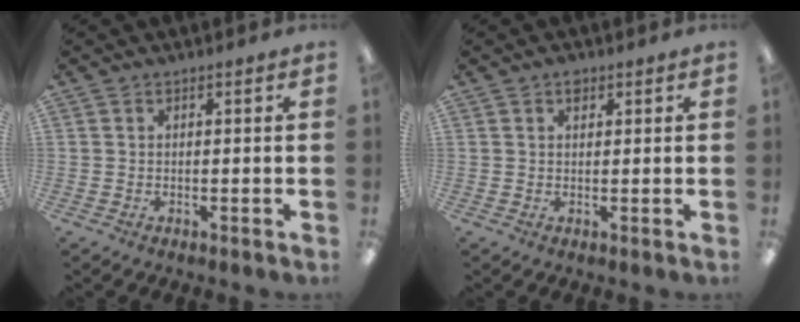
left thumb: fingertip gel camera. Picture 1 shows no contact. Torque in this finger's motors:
{"motor_torque": [0.70, 0.04, 0.77, -0.11, 0.00]}